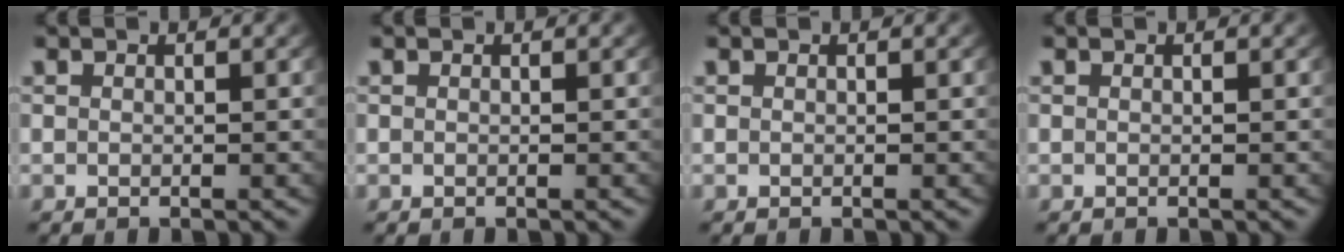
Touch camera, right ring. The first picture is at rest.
{"total": 0.0}
{"total": 0.0}
{"total": 0.0}